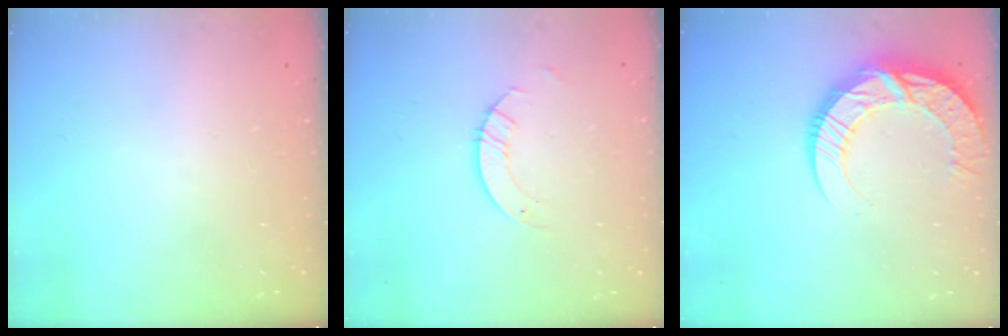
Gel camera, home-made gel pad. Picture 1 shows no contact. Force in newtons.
{"total": 3.2, "press": 3.2, "slide": 0.3}
{"total": 15.3, "press": 15.2, "slide": 1.4}